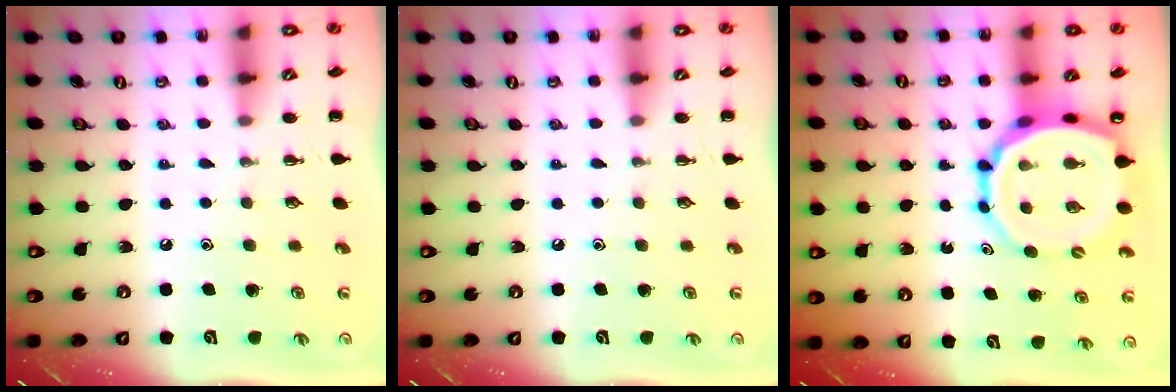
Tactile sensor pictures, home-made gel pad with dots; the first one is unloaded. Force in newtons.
{"total": 0.0}
{"total": 12.7, "press": 12.2, "slide": 3.3}